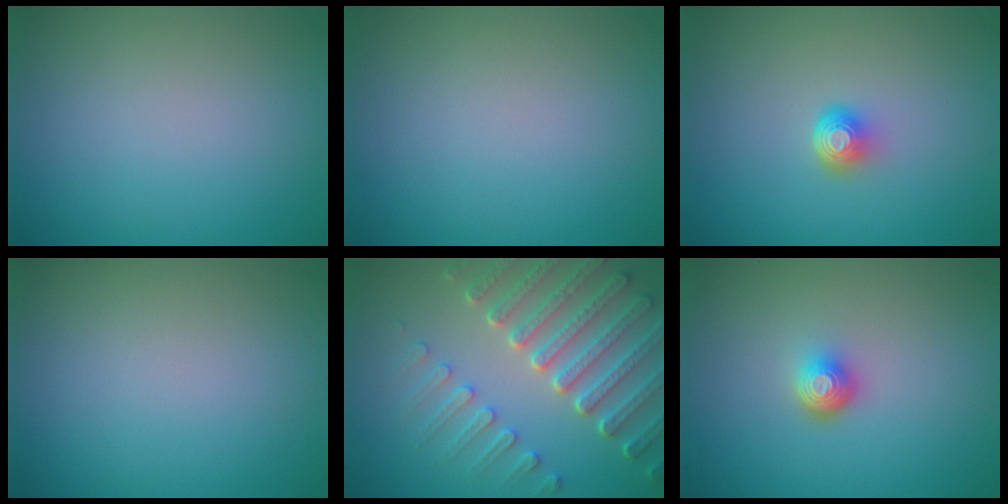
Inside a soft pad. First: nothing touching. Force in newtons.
{"total": 0.0}
{"total": 2.1, "press": 1.4, "slide": 1.6}
{"total": 0.0}
{"total": 7.2, "press": 5.7, "slide": 4.4}
{"total": 2.2, "press": 1.5, "slide": 1.6}